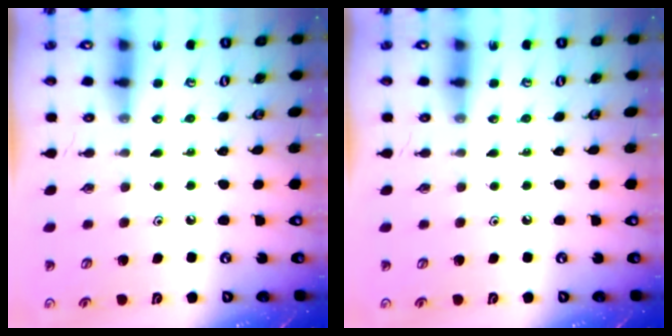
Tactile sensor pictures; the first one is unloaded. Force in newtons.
{"total": 0.0}